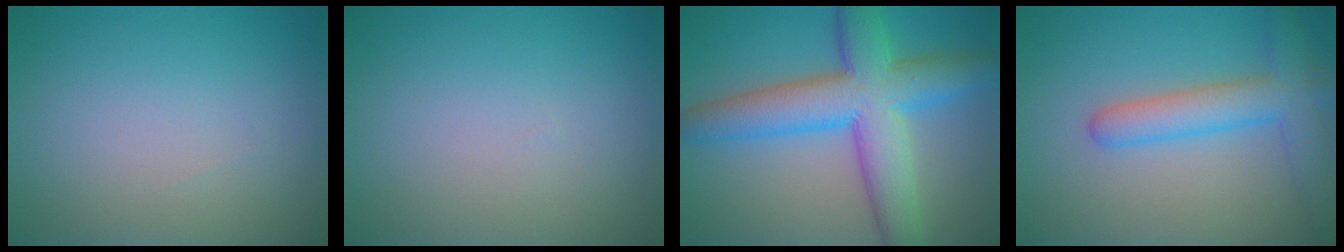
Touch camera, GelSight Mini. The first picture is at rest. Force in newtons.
{"total": 0.0}
{"total": 9.3, "press": 9.3, "slide": 0.1}
{"total": 4.9, "press": 4.9, "slide": 0.1}